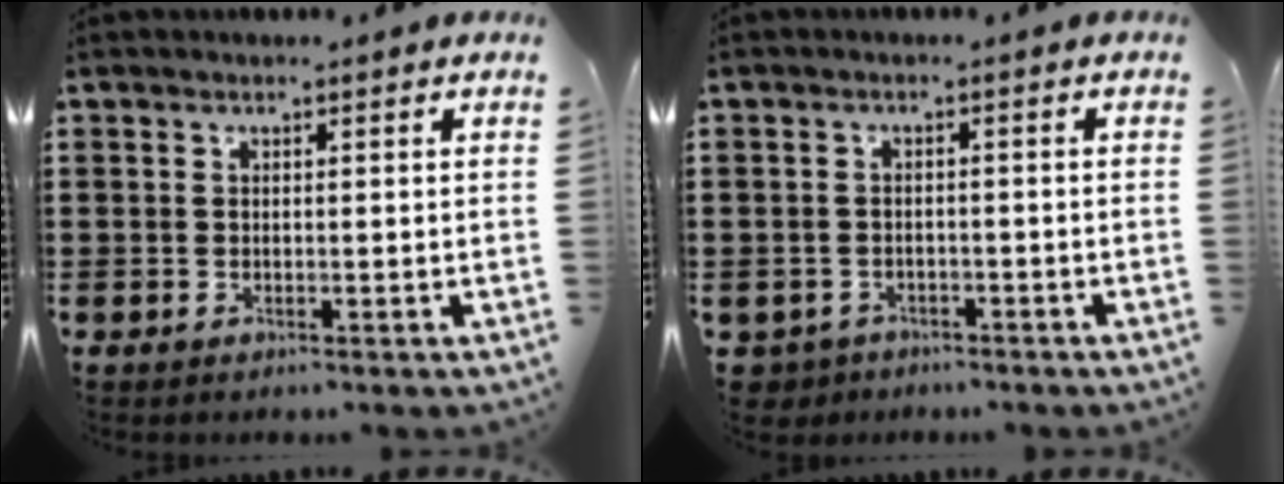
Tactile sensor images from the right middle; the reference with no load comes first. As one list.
[{"total": 2.1, "force": [-1.9, 0.9, -0.2], "torque": [-0.005, 0.001, -0.045]}]